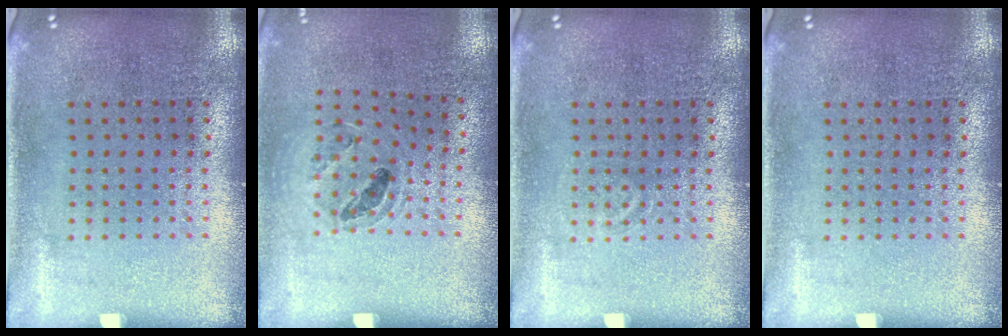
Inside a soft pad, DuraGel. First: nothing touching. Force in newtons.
{"total": 0.9, "press": 0.9, "slide": 0.1}
{"total": 0.7, "press": 0.7, "slide": 0.2}
{"total": 0.0}